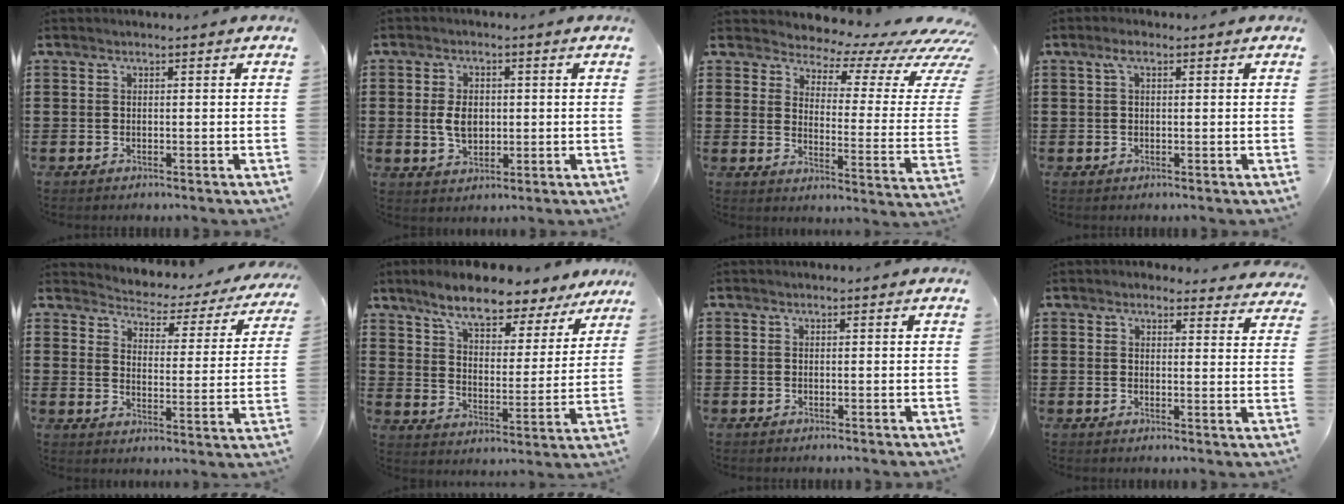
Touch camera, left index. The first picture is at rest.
{"total": 4.6, "force": [0.2, 2.9, 3.5], "torque": [-0.071, 0.003, 0.000]}
{"total": 4.6, "force": [4.0, 1.5, 1.7], "torque": [-0.044, -0.046, 0.063]}
{"total": 2.0, "force": [0.6, 0.8, 1.7], "torque": [-0.036, 0.006, 0.010]}
{"total": 2.8, "force": [2.7, 0.6, 0.1], "torque": [-0.024, -0.030, 0.038]}
{"total": 8.6, "force": [7.4, 1.5, 4.2], "torque": [-0.104, -0.036, 0.126]}
{"total": 0.0}
{"total": 2.9, "force": [2.8, 0.6, 0.5], "torque": [-0.010, -0.012, 0.050]}